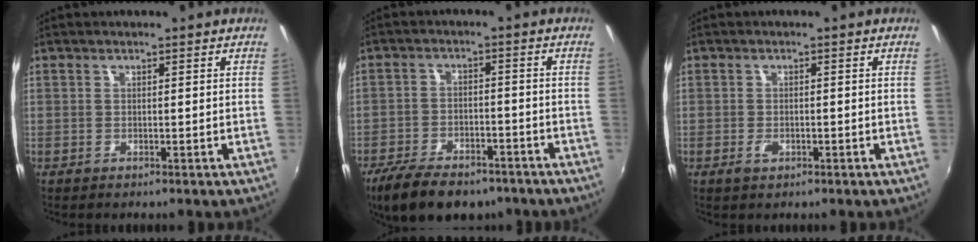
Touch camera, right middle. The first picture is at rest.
{"total": 14.0, "force": [-10.4, 6.0, 7.3], "torque": [-0.165, -0.021, -0.165]}
{"total": 1.9, "force": [-0.9, 1.2, 1.1], "torque": [-0.022, -0.003, -0.017]}